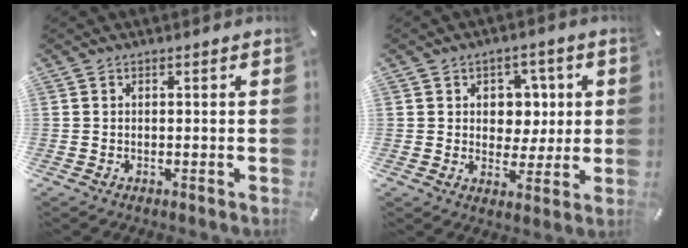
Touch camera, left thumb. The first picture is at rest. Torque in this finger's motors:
{"motor_torque": [1.17, 1.13, 0.64, -0.36, 0.00]}